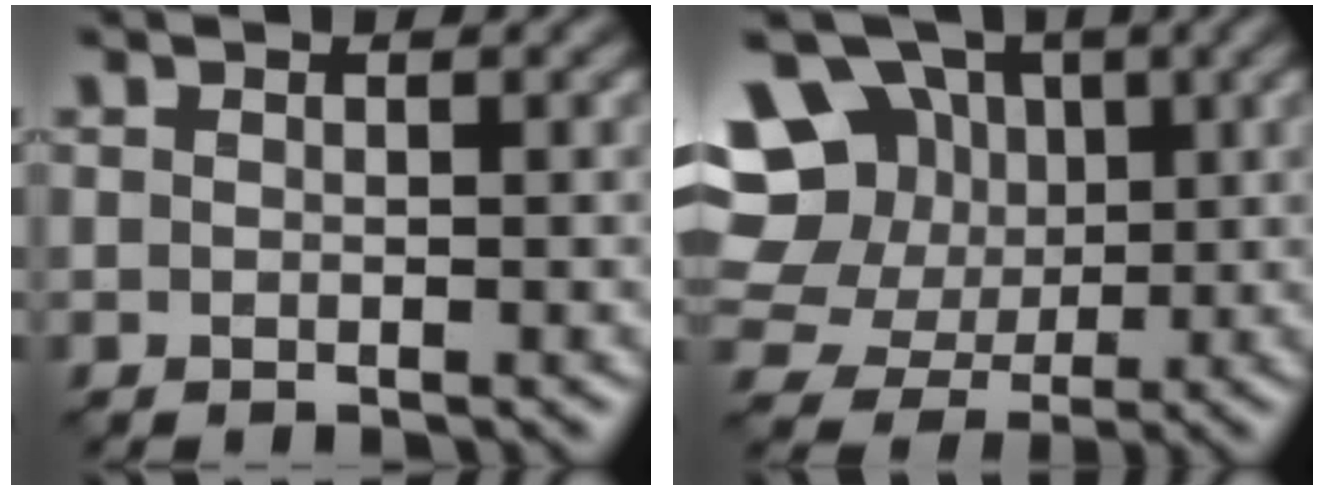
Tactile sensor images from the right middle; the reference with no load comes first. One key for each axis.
{"total": 11.7, "fx": 3.7, "fy": 9.6, "fz": 5.7, "tx": -0.123, "ty": 0.037, "tz": 0.046}